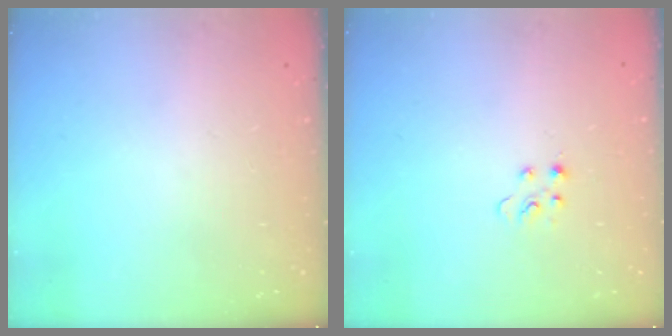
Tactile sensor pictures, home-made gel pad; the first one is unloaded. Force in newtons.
{"total": 2.7, "press": 2.7, "slide": 0.4}